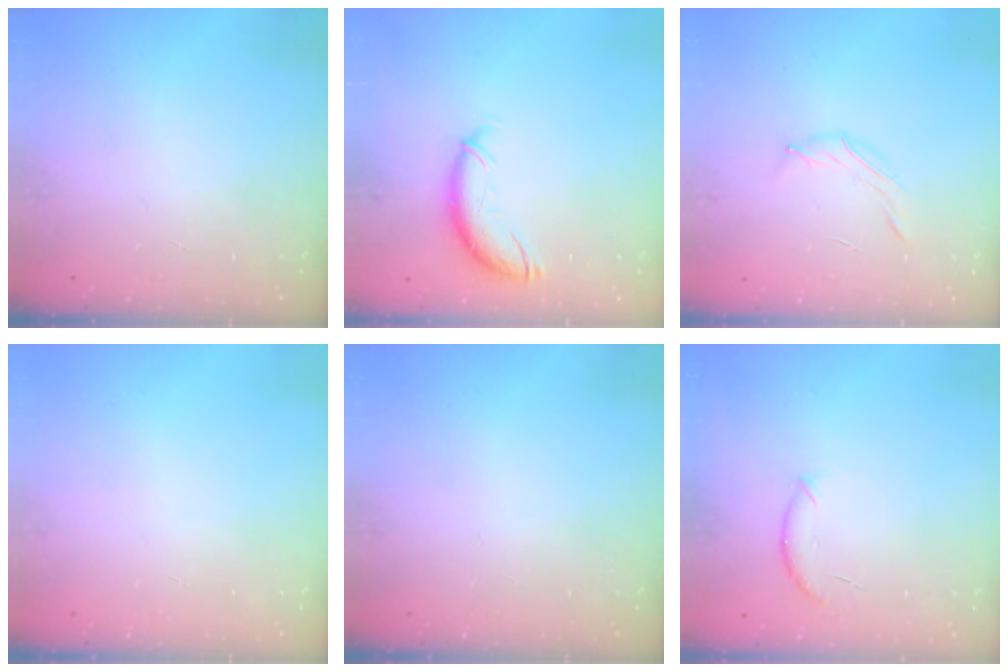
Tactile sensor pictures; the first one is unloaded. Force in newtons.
{"total": 10.8, "press": 10.6, "slide": 1.8}
{"total": 4.2, "press": 4.0, "slide": 1.2}
{"total": 0.0}
{"total": 0.0}
{"total": 6.5, "press": 6.5, "slide": 1.0}